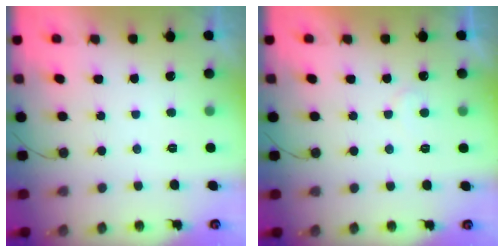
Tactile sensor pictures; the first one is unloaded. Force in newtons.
{"total": 5.6, "press": 5.6, "slide": 0.3}